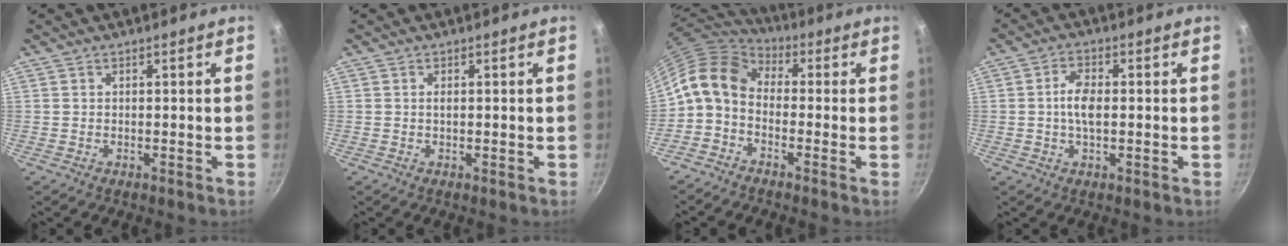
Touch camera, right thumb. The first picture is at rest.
{"total": 0.8, "force": [0.1, 0.3, 0.8], "torque": [-0.014, 0.001, 0.001]}
{"total": 10.2, "force": [-0.6, 7.2, 7.2], "torque": [-0.128, 0.039, -0.035]}
{"total": 5.3, "force": [0.0, 2.5, 4.7], "torque": [-0.094, 0.008, -0.005]}